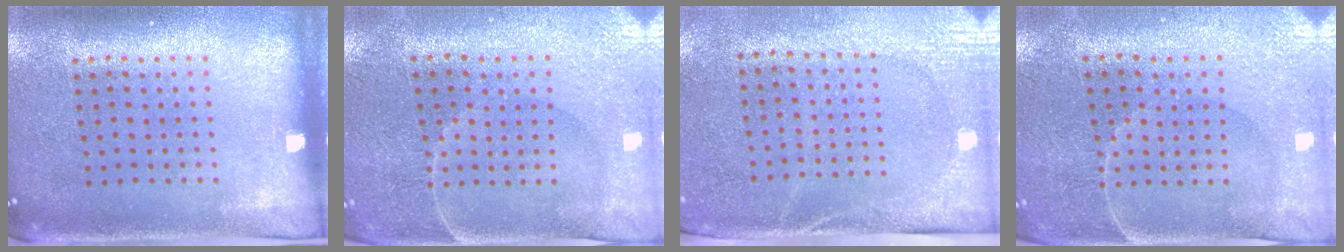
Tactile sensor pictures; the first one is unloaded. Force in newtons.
{"total": 0.6, "press": 0.5, "slide": 0.4}
{"total": 2.8, "press": 2.3, "slide": 1.6}
{"total": 0.6, "press": 0.5, "slide": 0.4}